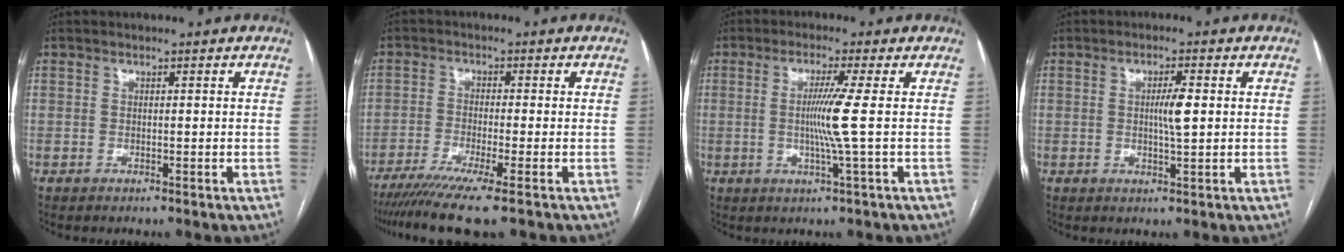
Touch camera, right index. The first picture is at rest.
{"total": 9.1, "force": [-6.5, -0.3, 6.4], "torque": [-0.104, -0.021, -0.106]}
{"total": 5.7, "force": [-0.1, -1.8, 5.4], "torque": [-0.107, -0.010, -0.002]}
{"total": 3.5, "force": [0.3, 0.3, 3.5], "torque": [-0.061, -0.001, 0.006]}